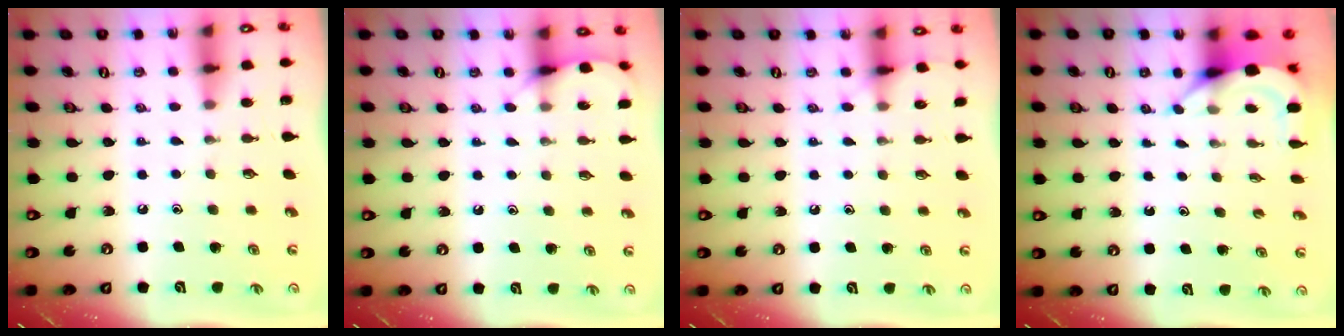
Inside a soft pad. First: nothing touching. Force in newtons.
{"total": 5.6, "press": 5.6, "slide": 0.7}
{"total": 4.8, "press": 4.8, "slide": 0.5}
{"total": 4.7, "press": 4.7, "slide": 0.5}